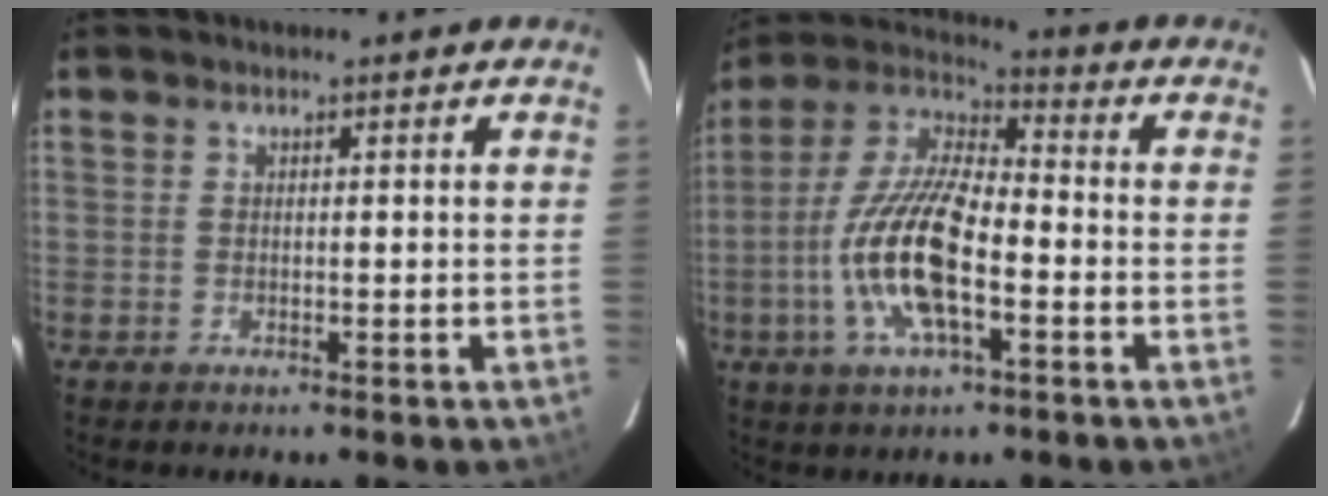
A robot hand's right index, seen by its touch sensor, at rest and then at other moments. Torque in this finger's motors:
{"motor_torque": [1.83, -0.31, 1.05, 0.21]}